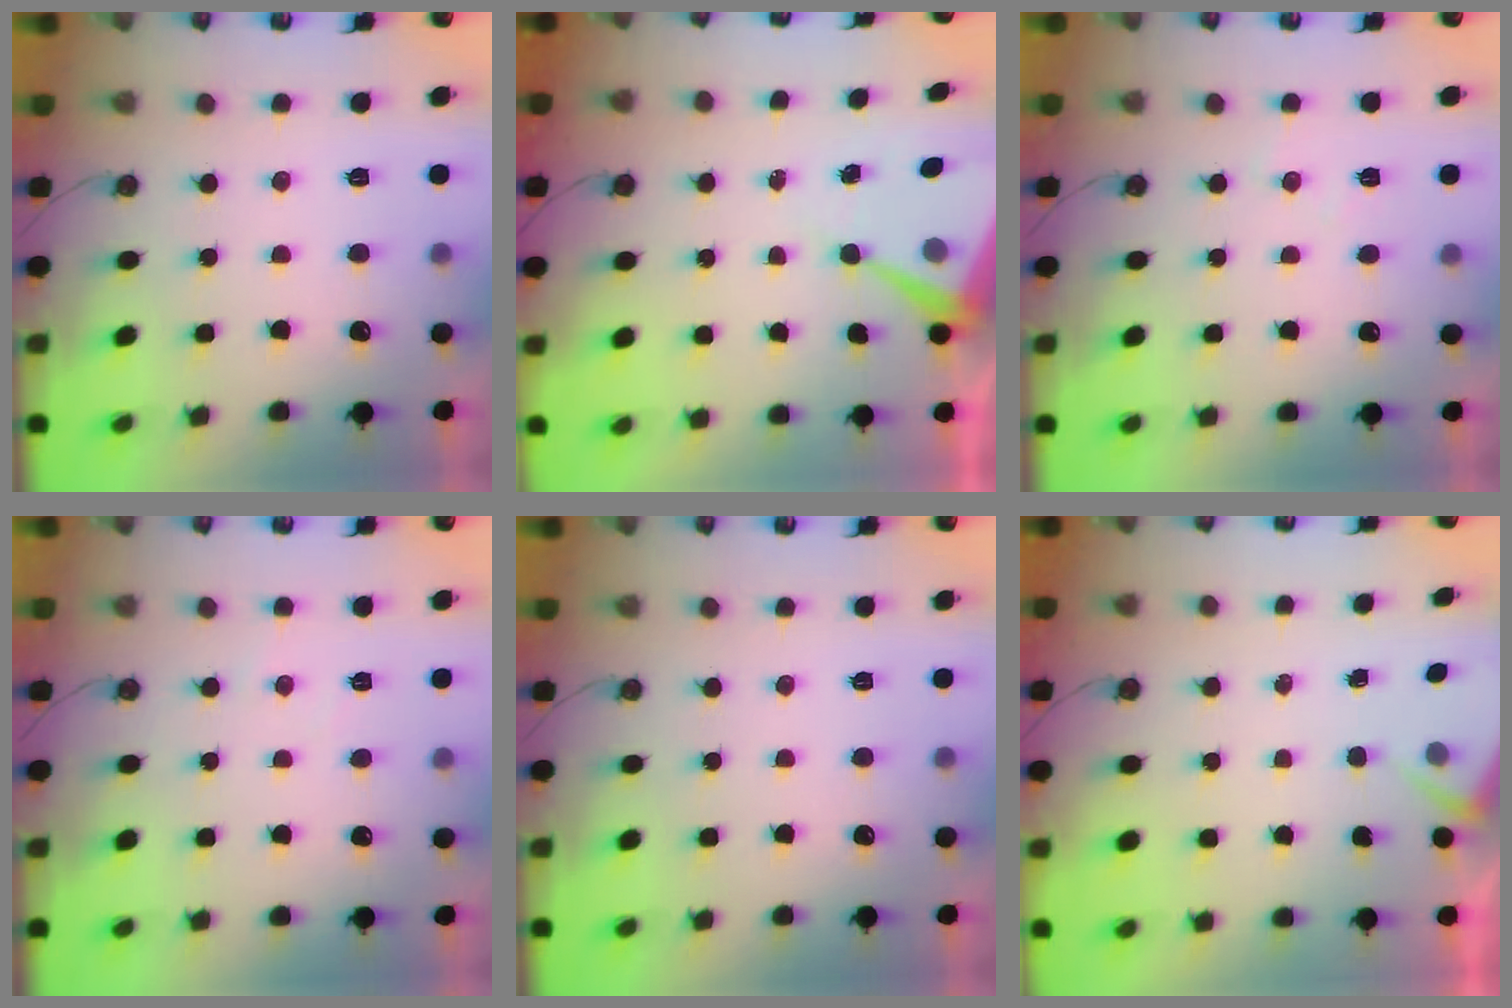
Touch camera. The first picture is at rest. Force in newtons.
{"total": 8.8, "press": 8.8, "slide": 0.6}
{"total": 5.3, "press": 5.3, "slide": 0.8}
{"total": 2.6, "press": 2.5, "slide": 0.5}
{"total": 0.0}
{"total": 2.4, "press": 2.4, "slide": 0.4}